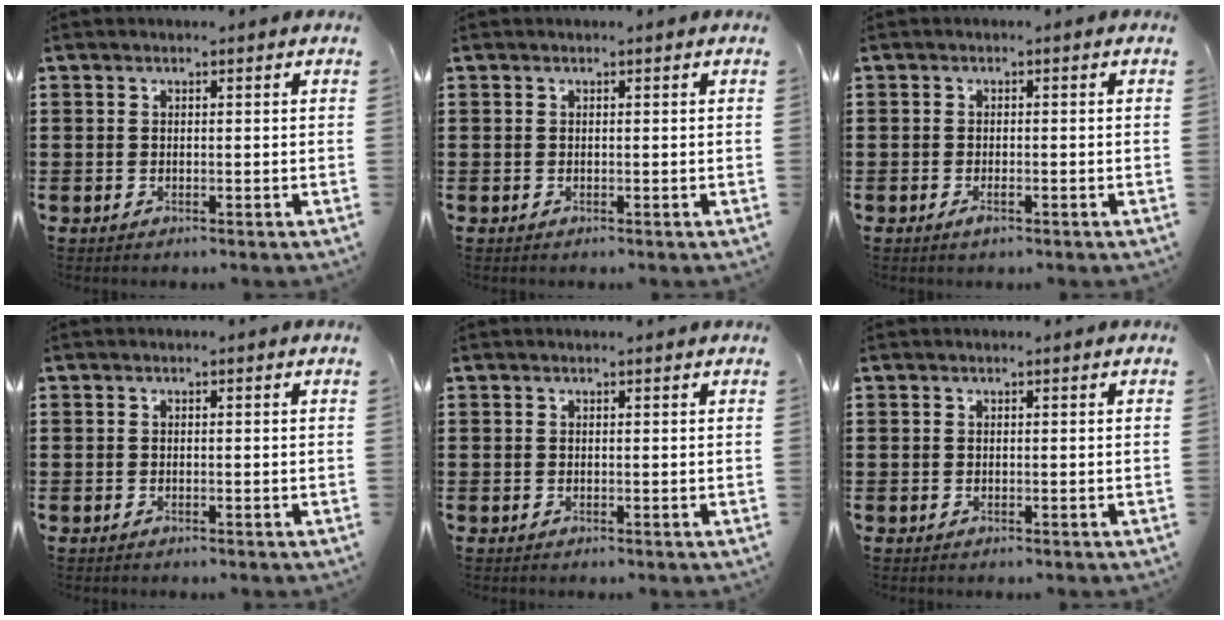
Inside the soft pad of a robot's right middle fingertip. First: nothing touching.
{"total": 0.0}
{"total": 1.3, "force": [-0.6, 0.4, 1.1], "torque": [-0.029, -0.006, -0.013]}
{"total": 0.0}
{"total": 0.0}
{"total": 0.0}